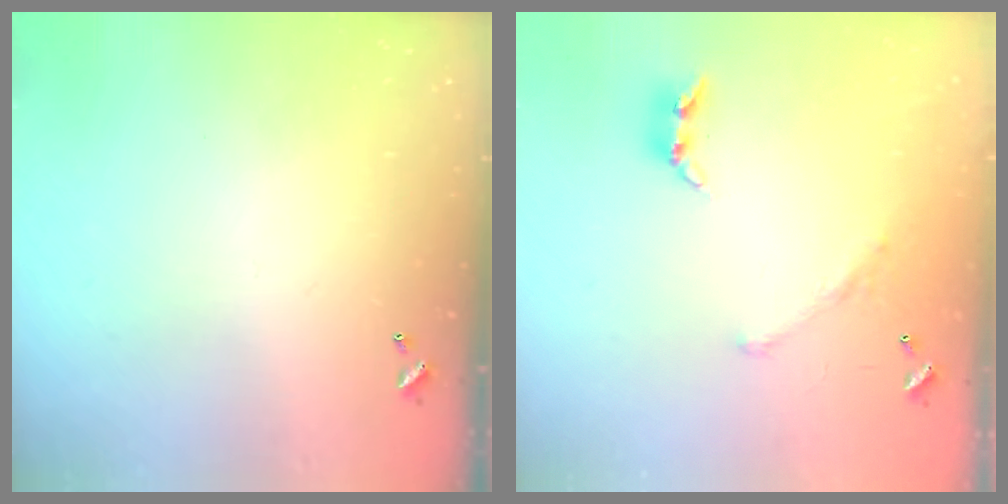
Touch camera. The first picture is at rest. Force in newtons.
{"total": 1.6, "press": 1.1, "slide": 1.1}